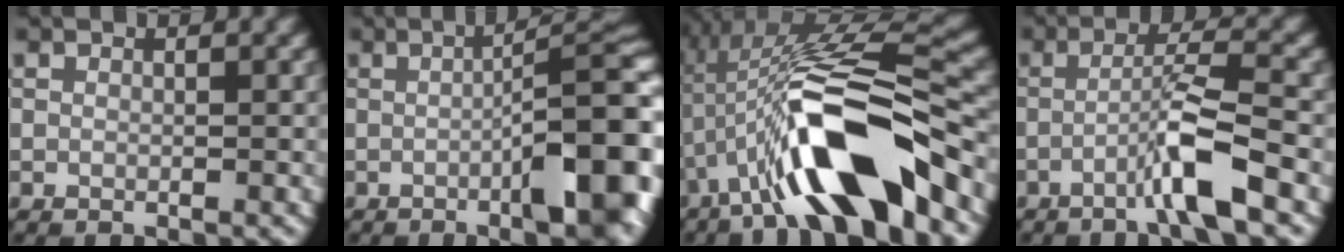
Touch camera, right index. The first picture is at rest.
{"total": 12.8, "force": [-2.4, 3.5, 12.0], "torque": [-0.115, 0.003, -0.036]}
{"total": 12.5, "force": [-4.4, 3.3, 11.2], "torque": [-0.193, 0.019, -0.083]}
{"total": 4.8, "force": [-2.0, 0.3, 4.4], "torque": [-0.073, 0.018, -0.051]}